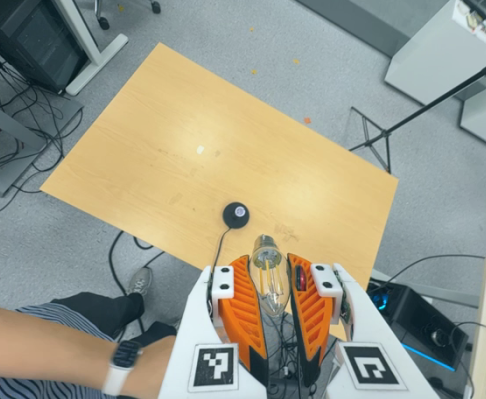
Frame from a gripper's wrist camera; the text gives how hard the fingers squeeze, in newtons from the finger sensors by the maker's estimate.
{"total": 21.6, "left": 27.0, "right": 16.1}